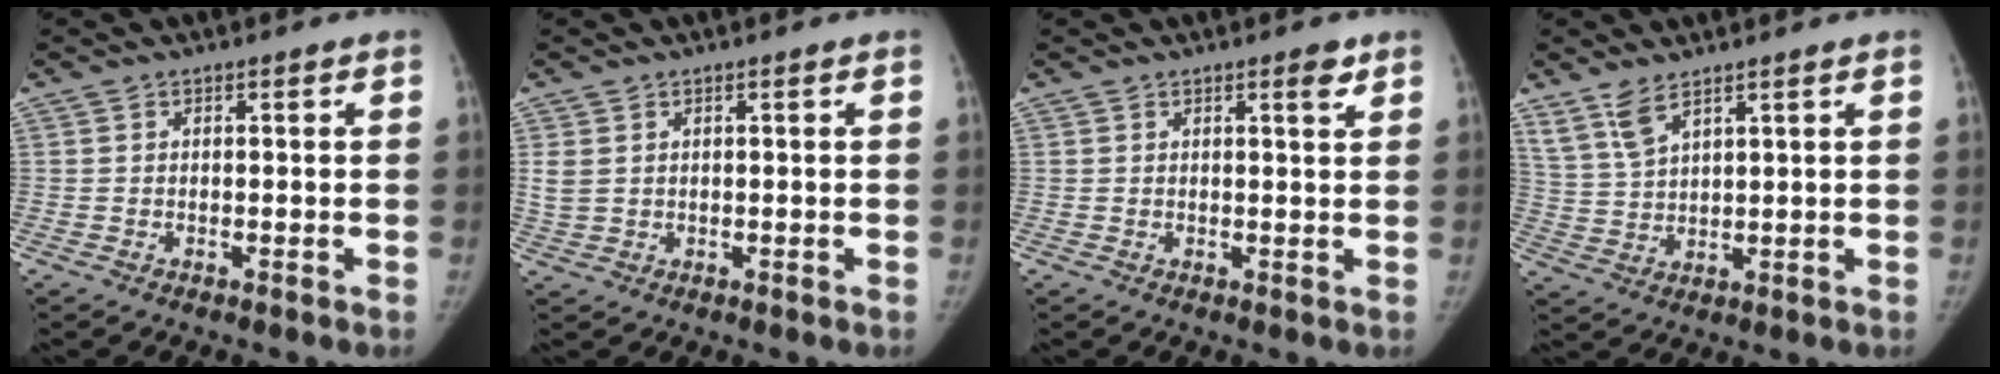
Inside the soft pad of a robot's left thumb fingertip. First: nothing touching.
{"total": 2.7, "force": [0.8, 2.1, 1.5], "torque": [-0.041, 0.001, 0.022]}
{"total": 2.1, "force": [1.3, 0.5, 1.6], "torque": [-0.017, -0.008, 0.018]}
{"total": 5.3, "force": [4.0, 1.7, 3.1], "torque": [-0.063, -0.016, 0.088]}